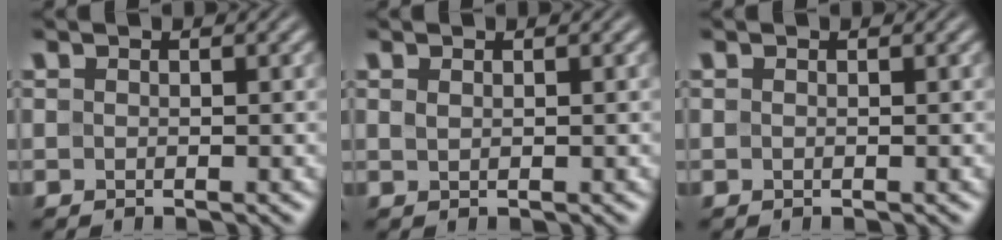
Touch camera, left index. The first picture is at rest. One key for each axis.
{"total": 0.6, "fx": 0.4, "fy": 0.2, "fz": 0.4, "tx": -0.010, "ty": 0.001, "tz": 0.008}
{"total": 0.0}